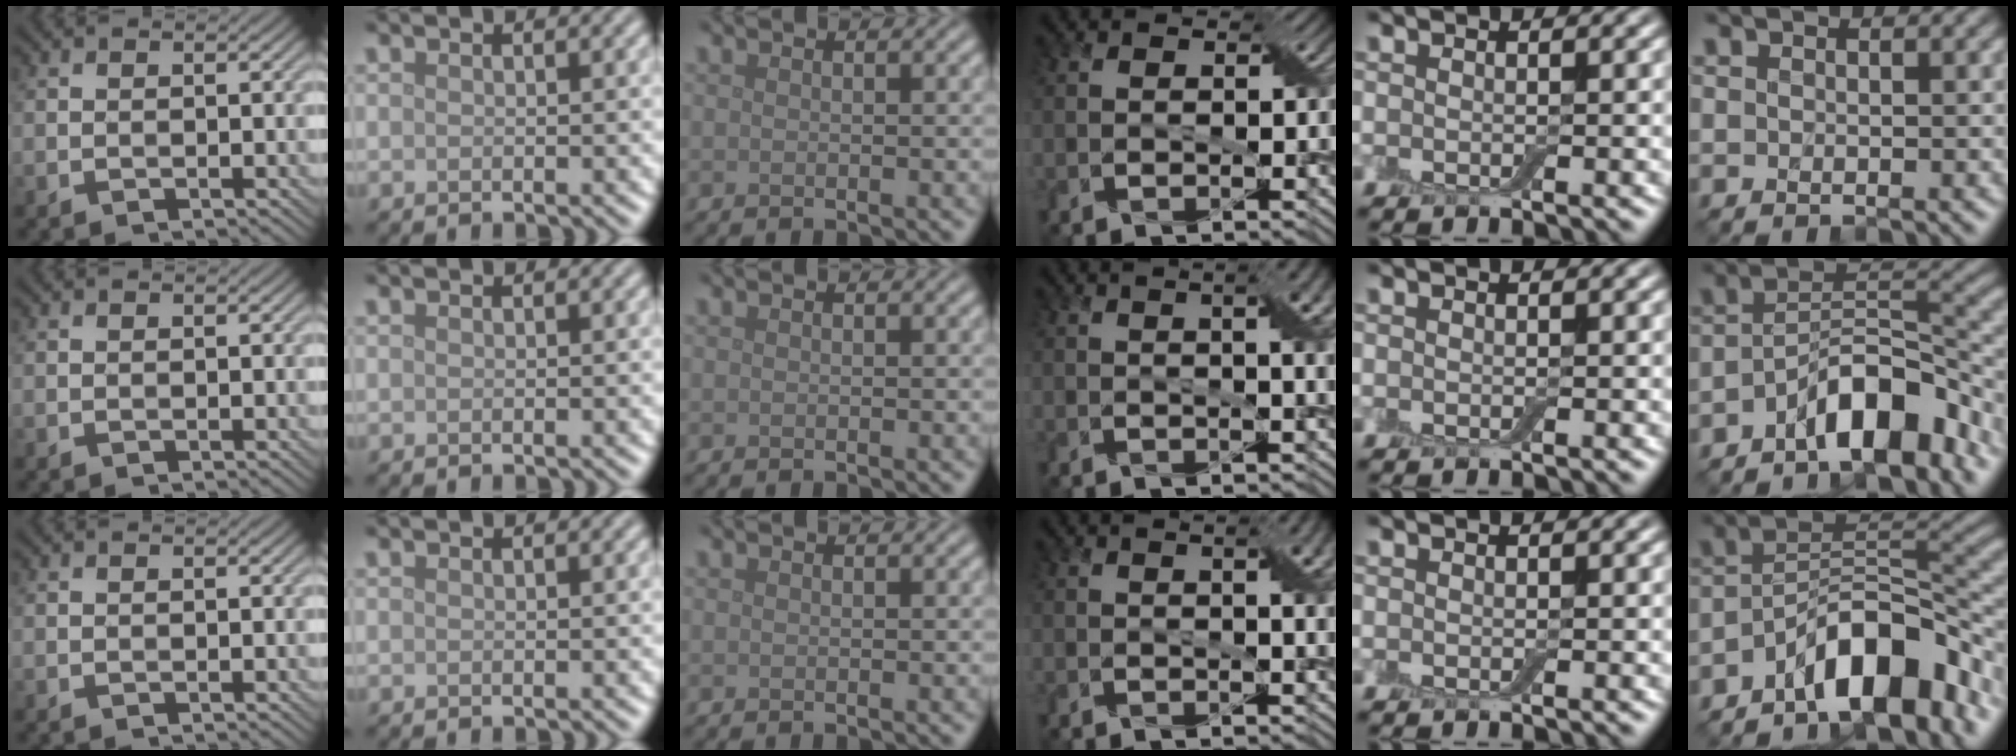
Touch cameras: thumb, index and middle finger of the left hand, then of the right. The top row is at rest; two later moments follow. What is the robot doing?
{"motion": "pour", "object": "bottle"}